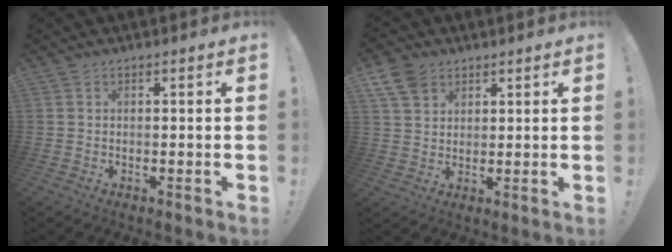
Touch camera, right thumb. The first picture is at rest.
{"total": 8.0, "force": [4.9, 5.7, 2.8], "torque": [-0.058, -0.020, 0.100]}